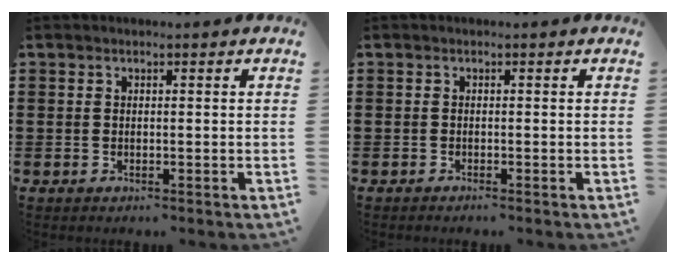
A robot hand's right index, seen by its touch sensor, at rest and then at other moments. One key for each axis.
{"total": 0.5, "fx": -0.4, "fy": -0.2, "fz": 0.2, "tx": -0.006, "ty": -0.005, "tz": -0.007}